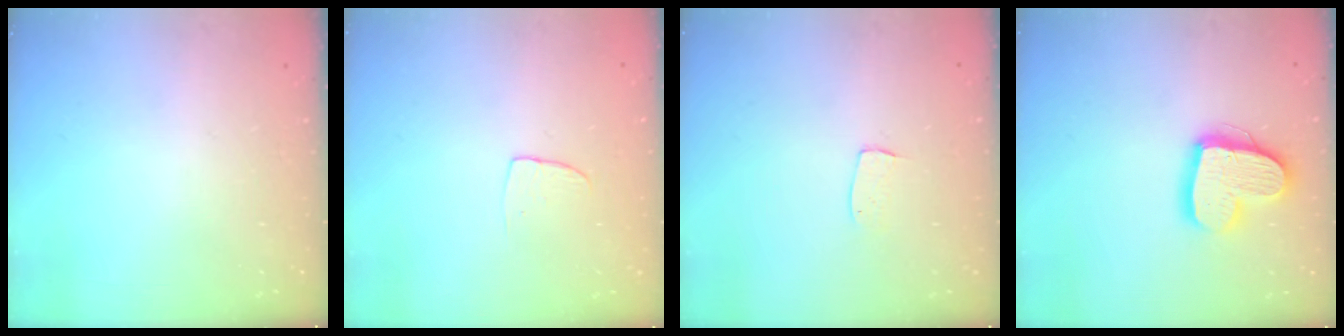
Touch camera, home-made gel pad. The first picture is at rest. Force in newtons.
{"total": 3.3, "press": 3.3, "slide": 0.2}
{"total": 5.2, "press": 5.2, "slide": 0.3}
{"total": 16.0, "press": 16.0, "slide": 1.5}